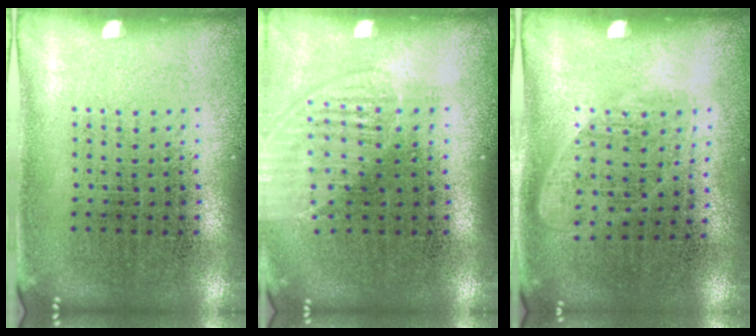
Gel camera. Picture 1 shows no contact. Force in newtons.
{"total": 1.2, "press": 1.1, "slide": 0.5}
{"total": 1.2, "press": 1.0, "slide": 0.6}